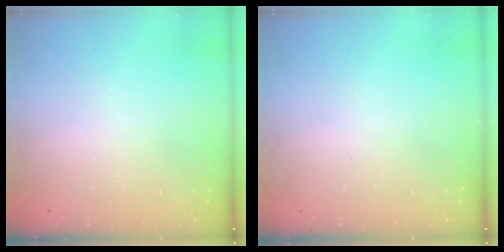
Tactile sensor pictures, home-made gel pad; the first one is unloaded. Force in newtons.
{"total": 0.0}